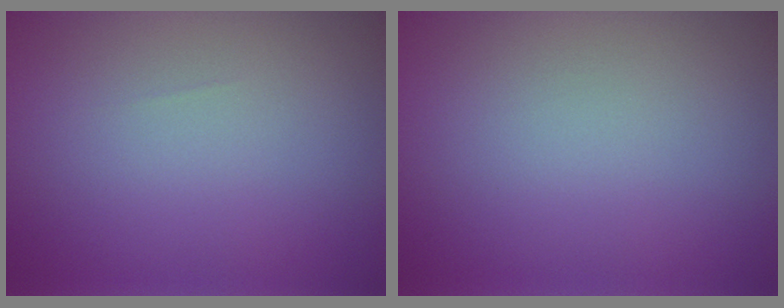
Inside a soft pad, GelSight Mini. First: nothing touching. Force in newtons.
{"total": 0.0}